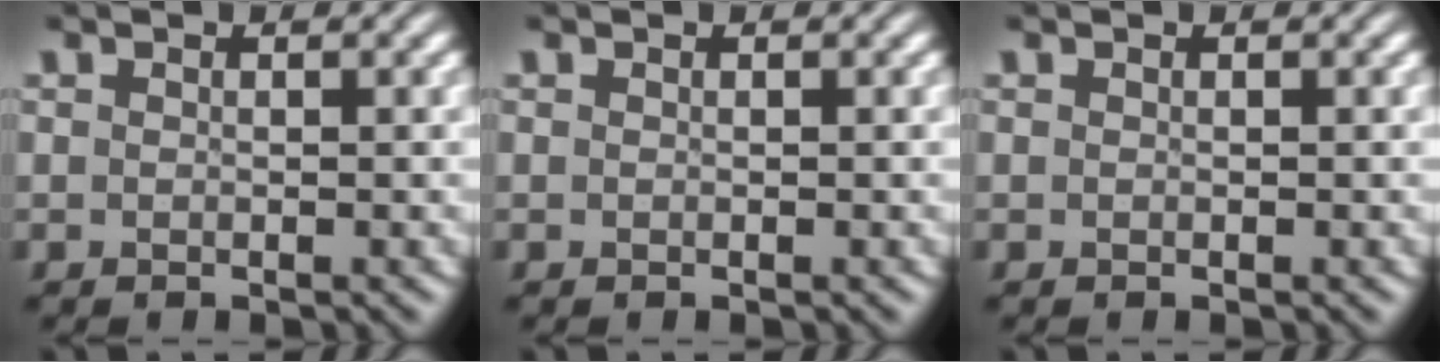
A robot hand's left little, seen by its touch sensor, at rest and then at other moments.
{"total": 0.0}
{"total": 0.0}